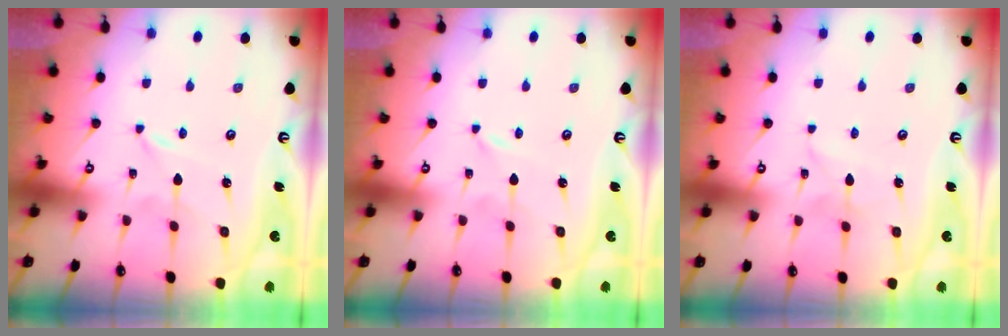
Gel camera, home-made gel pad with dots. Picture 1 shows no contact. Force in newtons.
{"total": 0.0}
{"total": 2.0, "press": 1.9, "slide": 0.2}